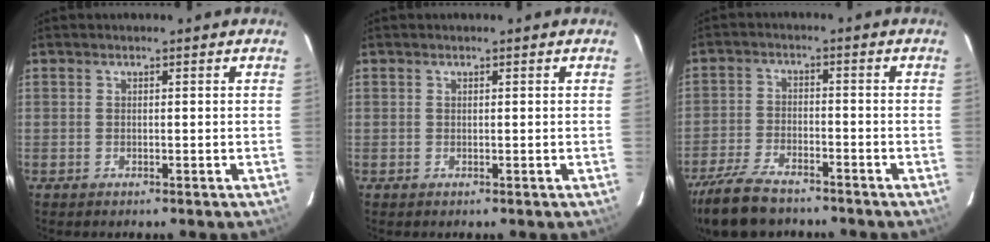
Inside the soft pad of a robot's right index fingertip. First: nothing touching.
{"total": 0.0}
{"total": 12.6, "force": [-10.0, 4.8, 5.9], "torque": [-0.152, -0.012, -0.185]}